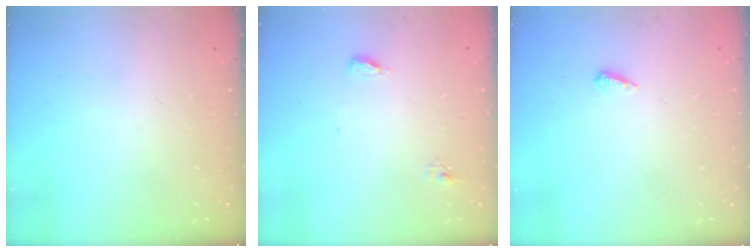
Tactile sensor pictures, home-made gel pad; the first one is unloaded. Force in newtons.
{"total": 4.7, "press": 4.5, "slide": 1.1}
{"total": 6.0, "press": 6.0, "slide": 0.6}